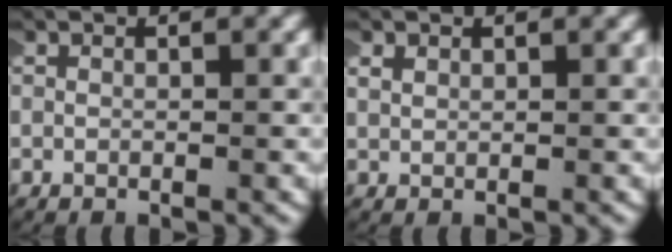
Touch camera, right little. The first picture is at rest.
{"total": 0.9, "force": [0.7, 0.5, 0.4], "torque": [-0.015, -0.001, 0.017]}